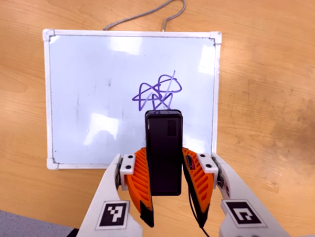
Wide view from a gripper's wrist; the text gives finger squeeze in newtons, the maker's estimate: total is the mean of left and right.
{"total": 3.8, "left": 2.6, "right": 4.9}